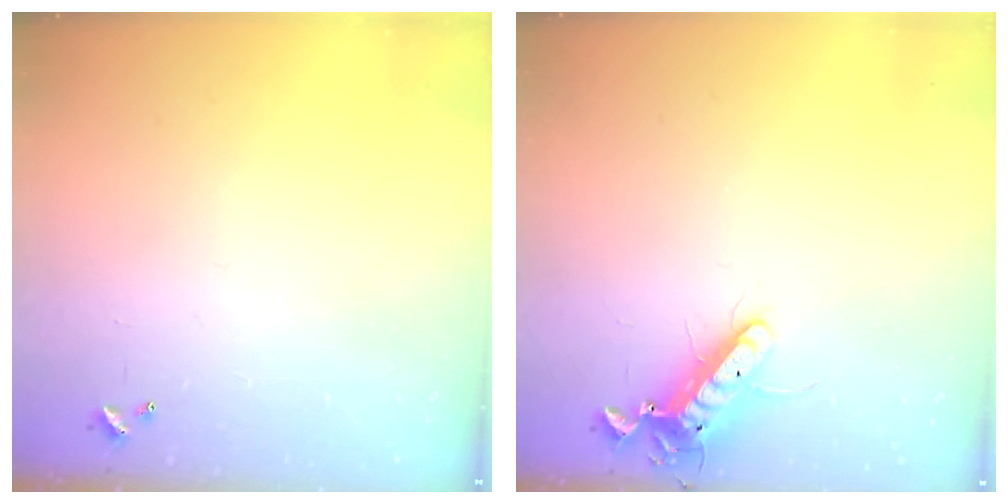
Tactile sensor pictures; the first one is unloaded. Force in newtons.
{"total": 11.8, "press": 11.6, "slide": 2.2}